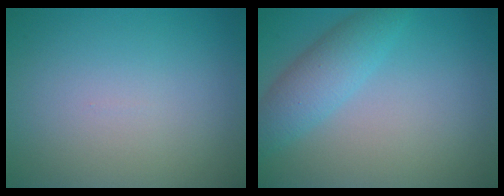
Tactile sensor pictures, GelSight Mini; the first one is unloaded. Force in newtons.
{"total": 3.7, "press": 3.7, "slide": 0.1}